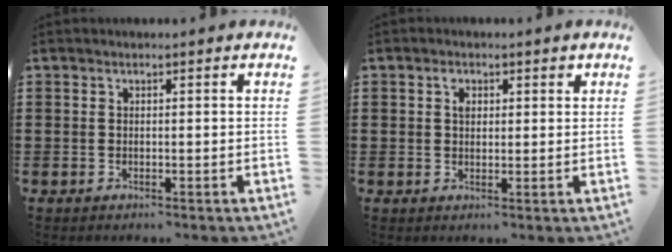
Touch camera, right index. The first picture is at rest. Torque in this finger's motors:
{"motor_torque": [0.04, -0.02, 0.02, 0.01]}